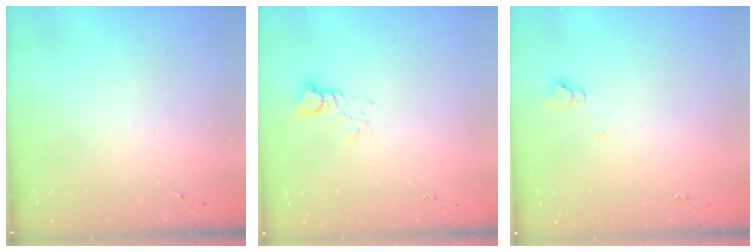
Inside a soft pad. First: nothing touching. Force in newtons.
{"total": 3.8, "press": 3.8, "slide": 0.3}
{"total": 3.1, "press": 3.0, "slide": 0.3}